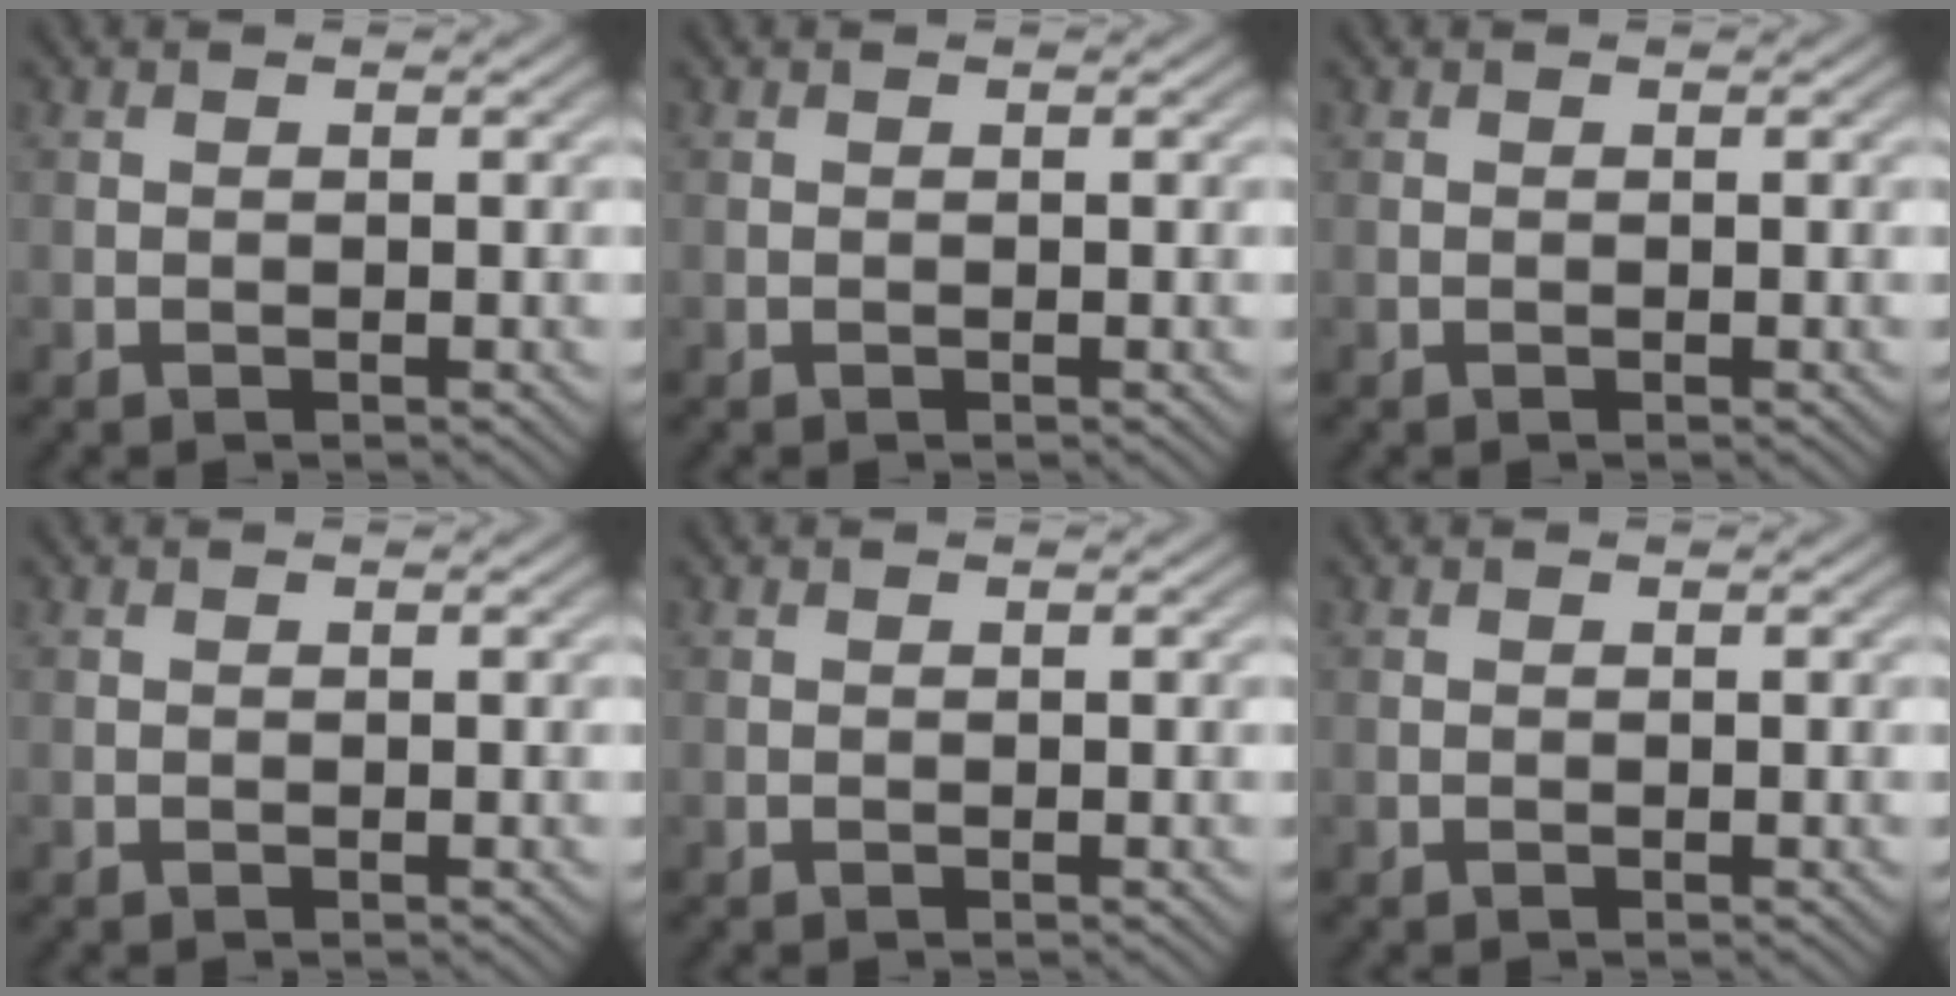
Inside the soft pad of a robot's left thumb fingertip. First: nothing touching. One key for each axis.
{"total": 0.0}
{"total": 0.0}
{"total": 0.0}
{"total": 0.0}
{"total": 0.0}